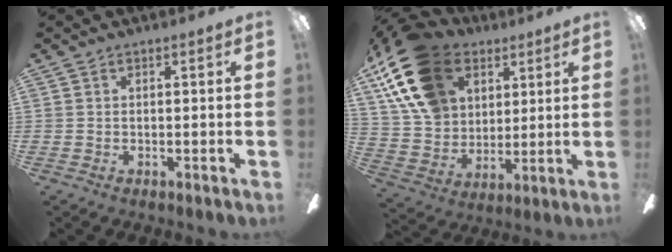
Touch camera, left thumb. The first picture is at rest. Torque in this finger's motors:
{"motor_torque": [2.49, 2.52, 1.39, -1.38, 0.50]}